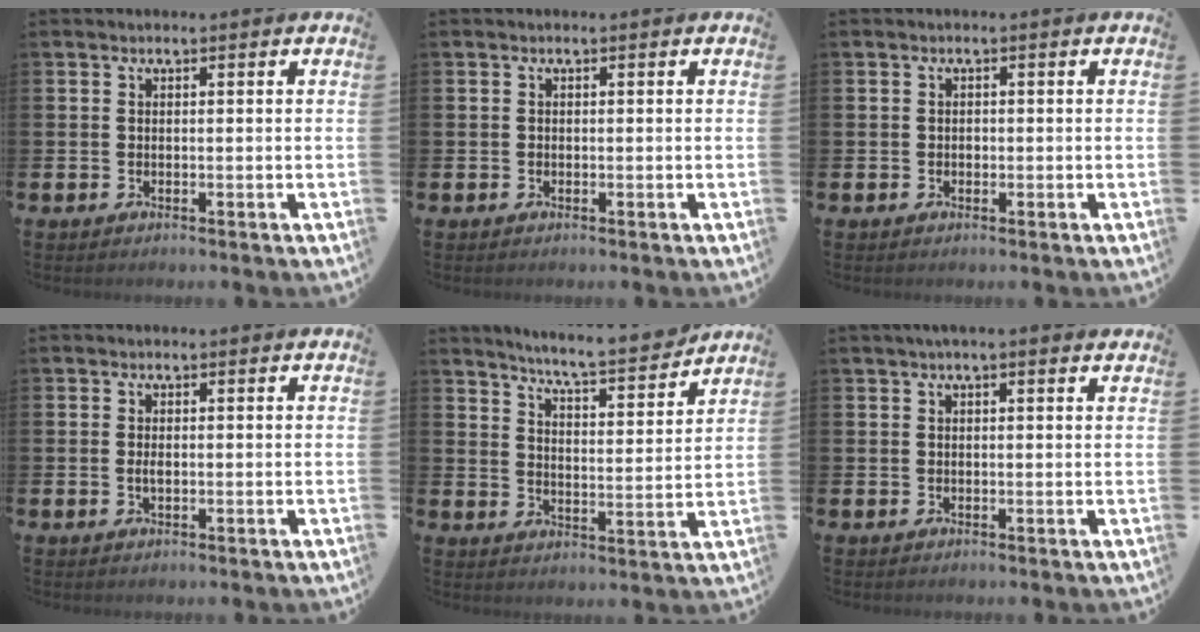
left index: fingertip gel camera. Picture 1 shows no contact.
{"total": 0.0}
{"total": 0.6, "force": [-0.1, 0.6, 0.1], "torque": [-0.006, 0.006, -0.003]}
{"total": 1.1, "force": [-0.1, 0.5, 1.0], "torque": [-0.014, 0.001, -0.003]}
{"total": 7.1, "force": [6.8, -0.1, 1.8], "torque": [-0.047, -0.056, 0.114]}
{"total": 1.5, "force": [1.2, 0.1, 1.0], "torque": [-0.008, -0.001, 0.018]}